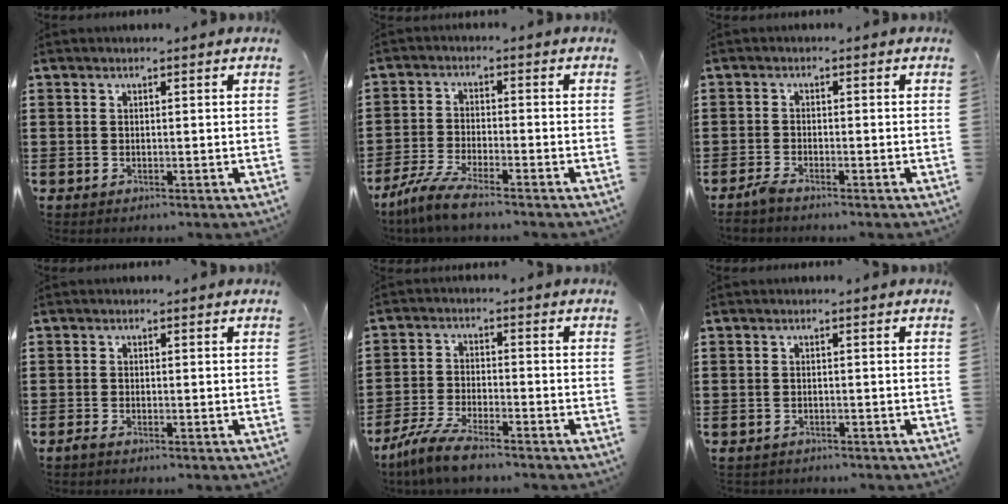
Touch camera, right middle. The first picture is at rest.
{"total": 5.4, "force": [-4.5, 0.2, 3.0], "torque": [-0.084, -0.018, -0.093]}
{"total": 1.7, "force": [-1.4, 0.0, 1.0], "torque": [-0.028, -0.003, -0.029]}
{"total": 0.7, "force": [-0.5, 0.0, 0.5], "torque": [-0.012, -0.006, -0.008]}
{"total": 5.5, "force": [-4.7, 0.5, 2.8], "torque": [-0.073, -0.011, -0.094]}
{"total": 0.6, "force": [-0.6, 0.1, 0.0], "torque": [-0.001, -0.001, -0.014]}